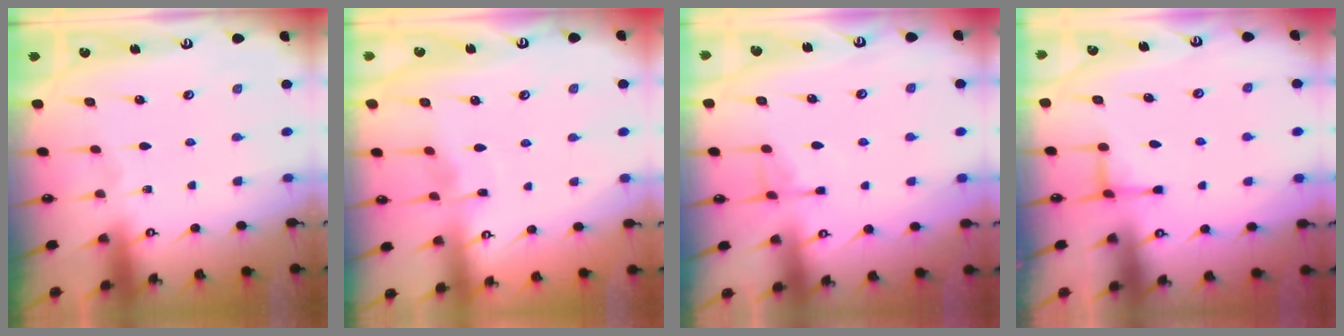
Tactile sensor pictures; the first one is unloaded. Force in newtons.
{"total": 4.7, "press": 4.7, "slide": 0.5}
{"total": 5.2, "press": 5.1, "slide": 0.6}
{"total": 1.8, "press": 1.8, "slide": 0.4}